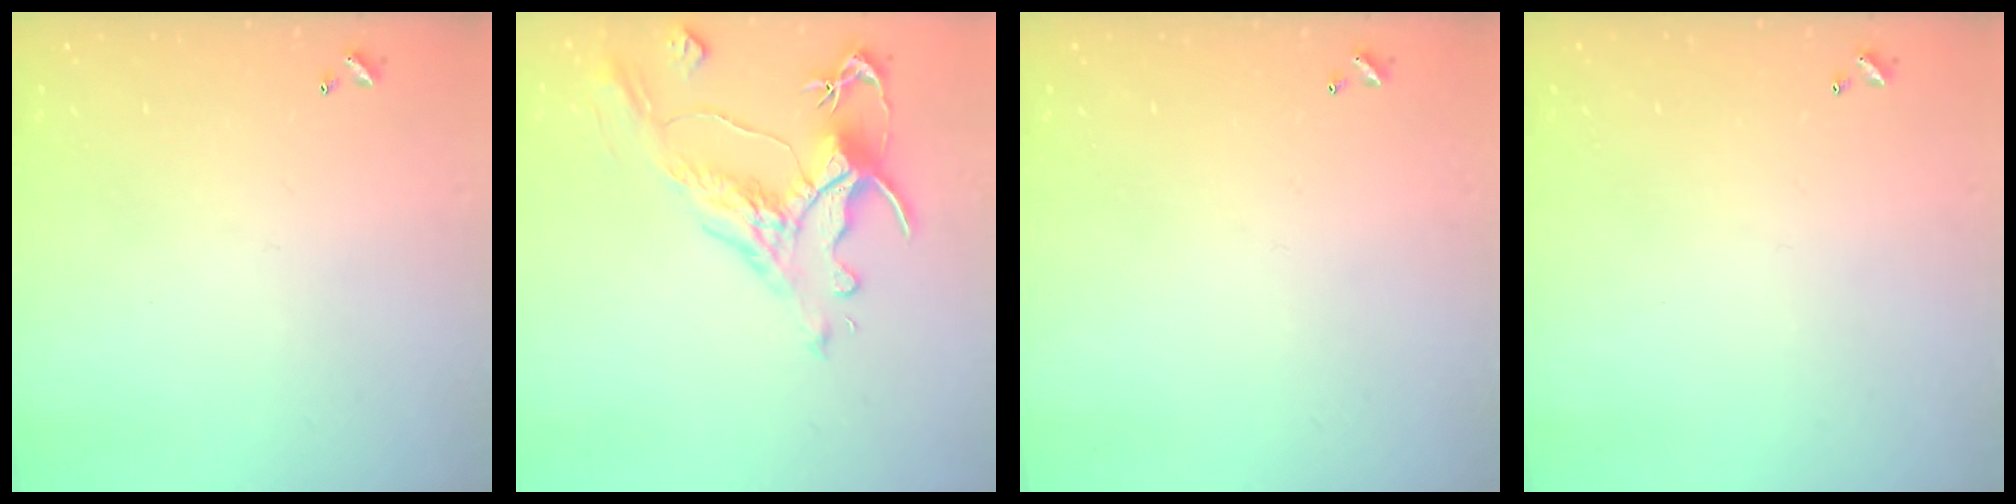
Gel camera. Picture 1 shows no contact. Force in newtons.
{"total": 1.2, "press": 0.2, "slide": 1.2}
{"total": 0.0}
{"total": 0.0}